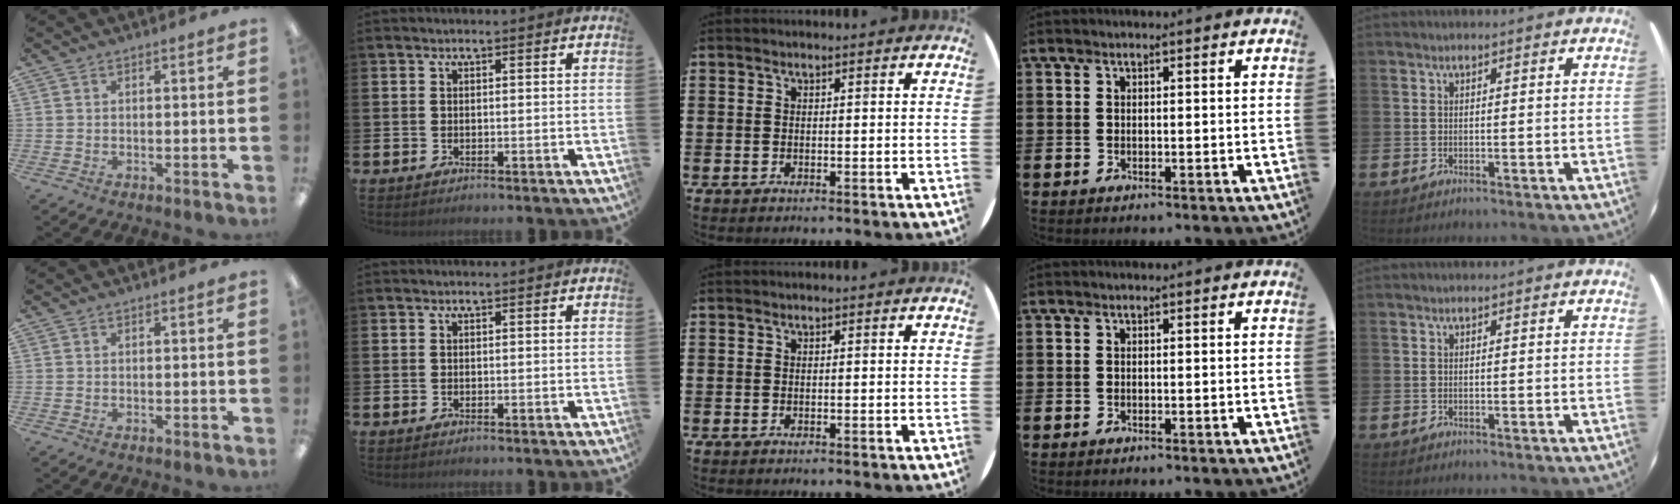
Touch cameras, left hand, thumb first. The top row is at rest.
{}